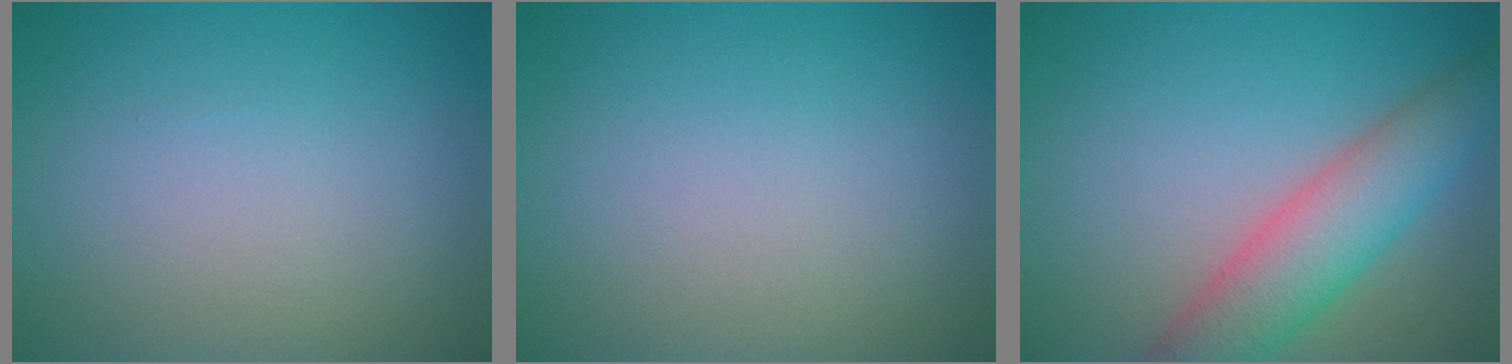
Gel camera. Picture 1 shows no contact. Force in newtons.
{"total": 0.0}
{"total": 6.4, "press": 6.3, "slide": 0.5}